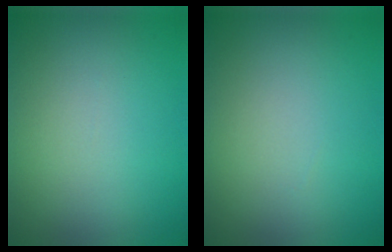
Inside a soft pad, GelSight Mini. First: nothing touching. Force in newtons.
{"total": 0.0}